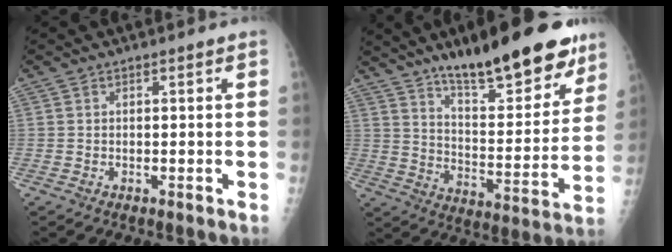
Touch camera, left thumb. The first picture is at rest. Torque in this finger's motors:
{"motor_torque": [0.60, 0.95, 1.56, -1.23, 0.08]}